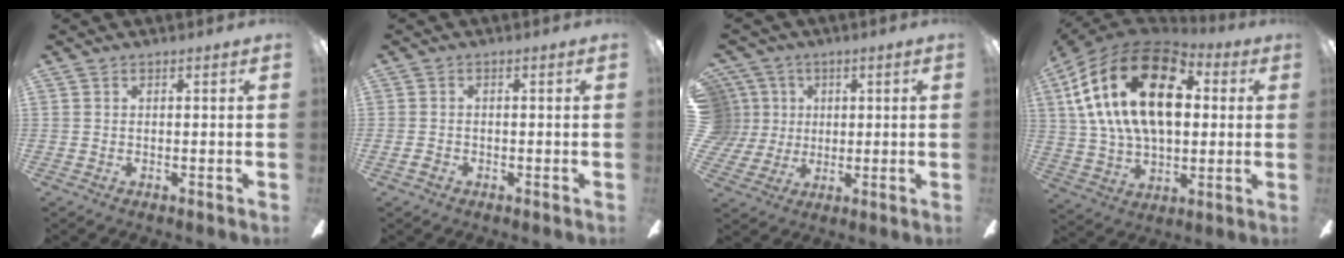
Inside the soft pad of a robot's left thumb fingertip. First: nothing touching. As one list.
[{"total": 1.6, "force": [-0.8, 1.2, 0.7], "torque": [-0.012, 0.006, -0.017]}, {"total": 9.1, "force": [2.1, 8.7, 1.7], "torque": [-0.063, -0.001, 0.046]}, {"total": 26.6, "force": [8.4, 15.6, 19.8], "torque": [-0.377, -0.008, 0.140]}]